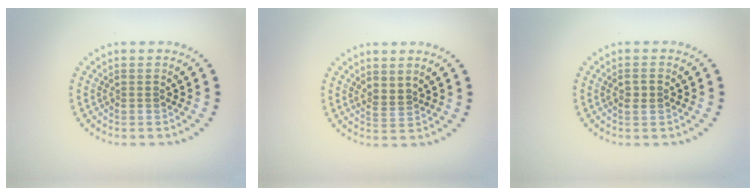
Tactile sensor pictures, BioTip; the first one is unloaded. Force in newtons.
{"total": 1.0, "press": 0.8, "slide": 0.7}
{"total": 1.1, "press": 1.1, "slide": 0.2}